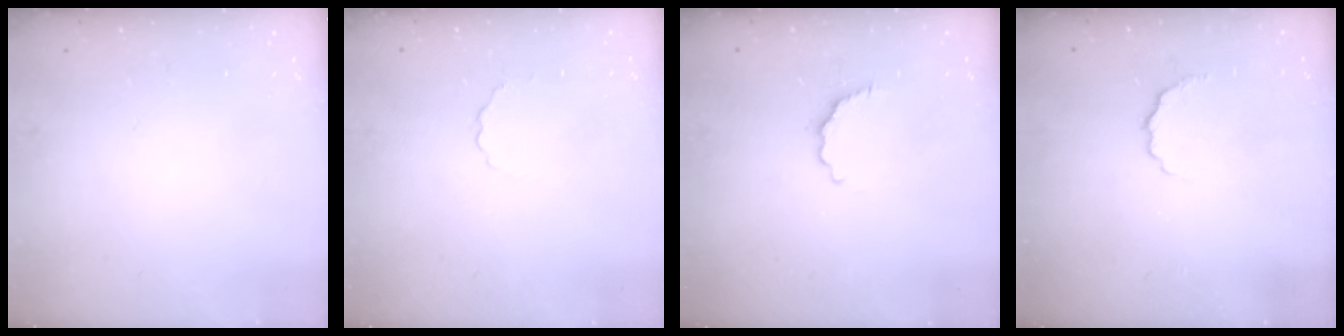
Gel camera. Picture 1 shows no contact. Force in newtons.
{"total": 2.2, "press": 2.1, "slide": 0.8}
{"total": 3.7, "press": 3.6, "slide": 0.9}
{"total": 3.6, "press": 3.5, "slide": 0.9}